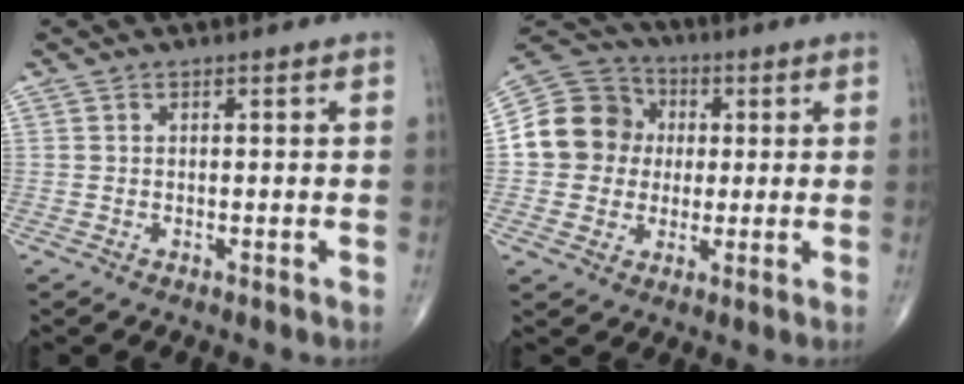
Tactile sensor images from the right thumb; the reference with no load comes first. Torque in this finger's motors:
{"motor_torque": [-0.24, 0.34, 0.22, -0.18, 0.06]}